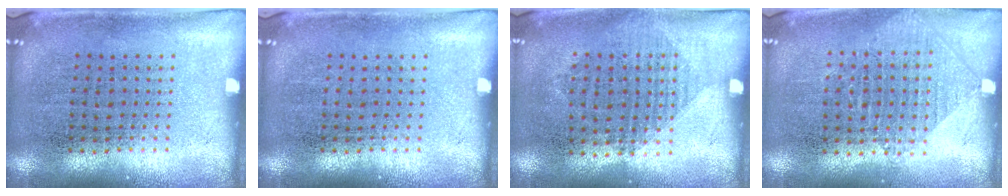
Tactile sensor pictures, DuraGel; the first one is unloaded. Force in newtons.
{"total": 0.0}
{"total": 0.9, "press": 0.9, "slide": 0.4}
{"total": 0.9, "press": 0.9, "slide": 0.2}